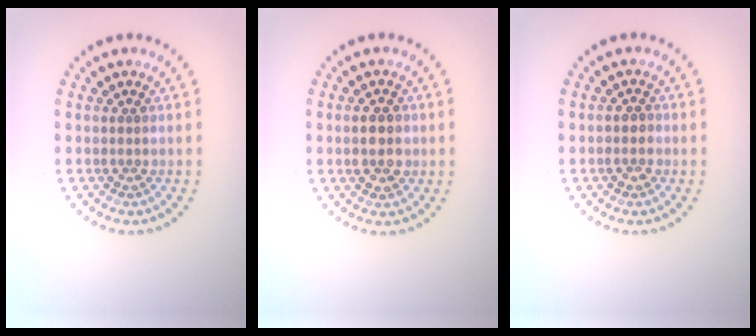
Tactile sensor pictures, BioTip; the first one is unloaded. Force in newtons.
{"total": 3.3, "press": 3.3, "slide": 0.1}
{"total": 1.5, "press": 1.4, "slide": 0.6}